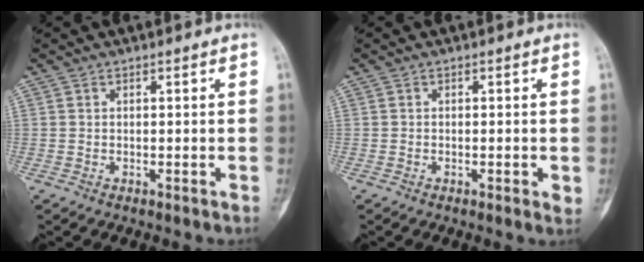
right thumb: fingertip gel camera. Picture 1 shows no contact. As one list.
[{"total": 2.0, "force": [-0.4, 0.6, 1.8], "torque": [-0.026, -0.004, -0.004]}]